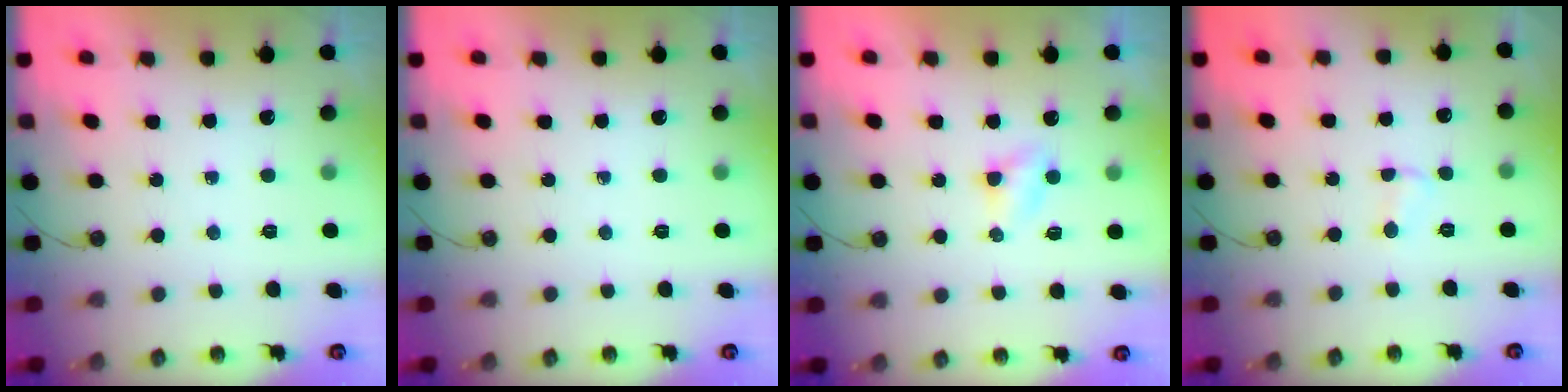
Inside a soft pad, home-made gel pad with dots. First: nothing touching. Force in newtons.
{"total": 0.0}
{"total": 2.7, "press": 2.7, "slide": 0.3}
{"total": 2.6, "press": 2.6, "slide": 0.3}